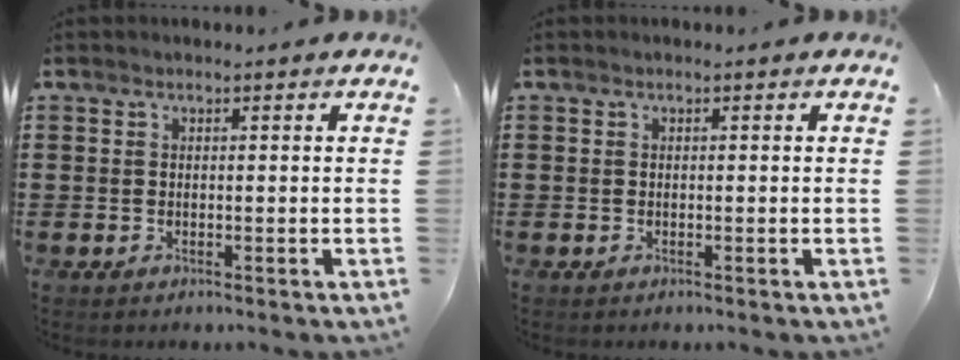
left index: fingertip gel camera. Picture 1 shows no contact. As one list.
[{"total": 0.0}]